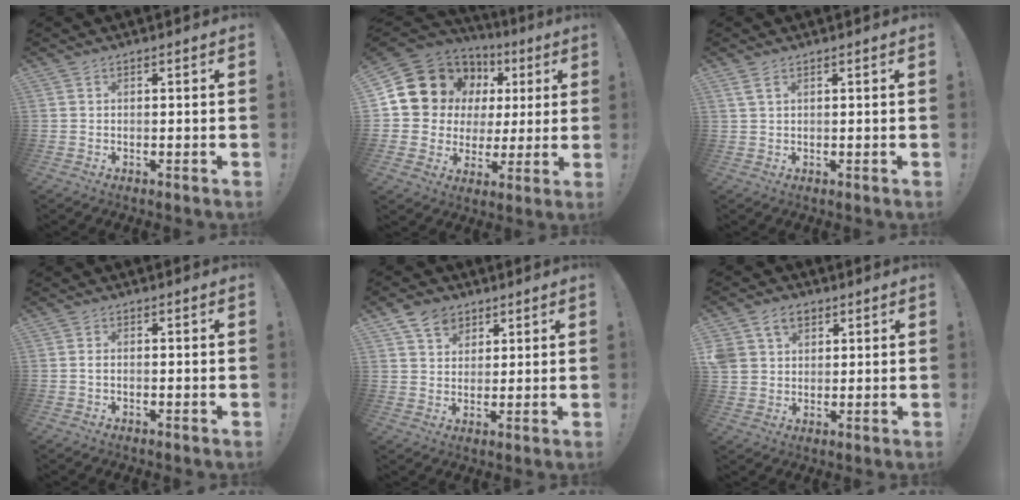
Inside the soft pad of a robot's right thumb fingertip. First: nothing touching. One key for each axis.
{"total": 12.6, "fx": 6.9, "fy": 9.8, "fz": 3.8, "tx": -0.055, "ty": -0.053, "tz": 0.145}
{"total": 2.6, "fx": 1.3, "fy": 1.1, "fz": 2.0, "tx": -0.043, "ty": 0.003, "tz": 0.026}
{"total": 1.0, "fx": -0.5, "fy": 0.4, "fz": 0.8, "tx": -0.018, "ty": 0.004, "tz": -0.008}
{"total": 7.9, "fx": 4.7, "fy": 5.9, "fz": 2.4, "tx": -0.033, "ty": -0.023, "tz": 0.090}
{"total": 8.9, "fx": 4.4, "fy": 6.7, "fz": 4.1, "tx": -0.067, "ty": -0.008, "tz": 0.089}